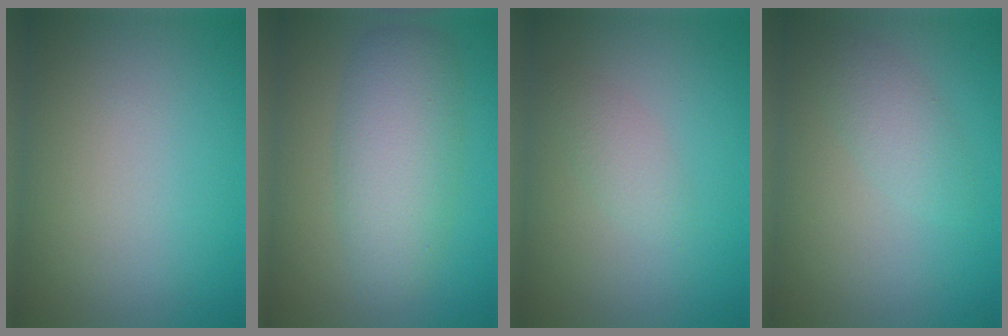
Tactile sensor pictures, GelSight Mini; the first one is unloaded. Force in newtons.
{"total": 5.5, "press": 5.5, "slide": 0.1}
{"total": 1.5, "press": 1.5, "slide": 0.1}
{"total": 2.1, "press": 2.1, "slide": 0.1}